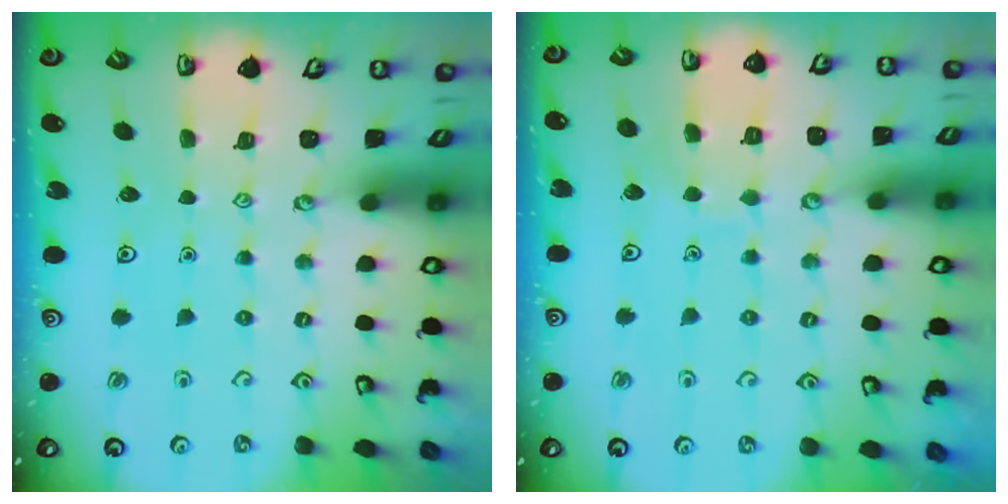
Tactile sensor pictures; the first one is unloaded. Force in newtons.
{"total": 5.7, "press": 5.7, "slide": 0.4}